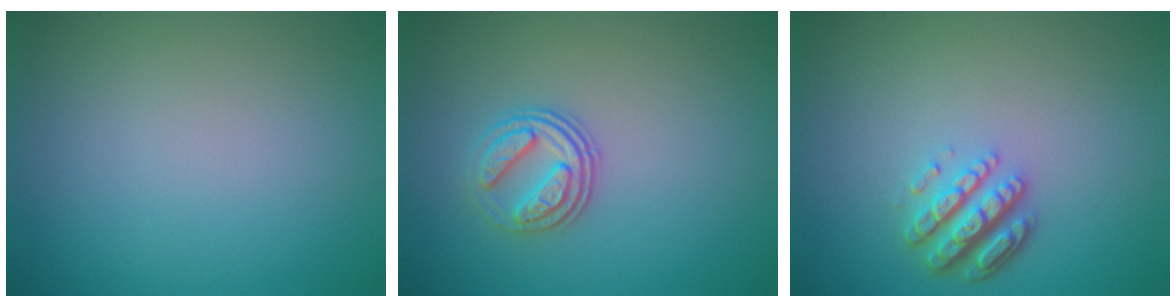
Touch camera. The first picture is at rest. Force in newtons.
{"total": 3.0, "press": 2.5, "slide": 1.6}
{"total": 4.1, "press": 3.1, "slide": 2.7}